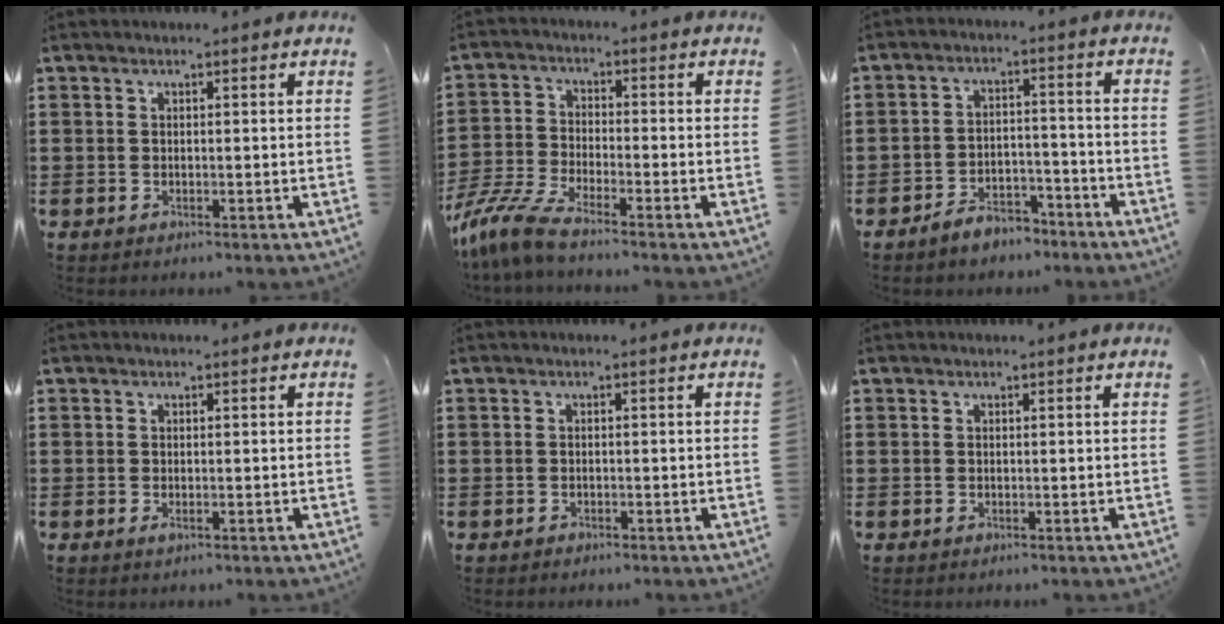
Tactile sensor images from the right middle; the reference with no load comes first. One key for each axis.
{"total": 6.4, "fx": -5.6, "fy": 0.5, "fz": 3.1, "tx": -0.091, "ty": -0.014, "tz": -0.117}
{"total": 4.7, "fx": -4.4, "fy": 1.2, "fz": 0.9, "tx": -0.014, "ty": 0.013, "tz": -0.088}
{"total": 0.6, "fx": -0.2, "fy": 0.2, "fz": 0.5, "tx": -0.011, "ty": -0.003, "tz": -0.002}
{"total": 0.8, "fx": -0.7, "fy": 0.4, "fz": 0.0, "tx": -0.002, "ty": 0.002, "tz": -0.015}
{"total": 0.0}